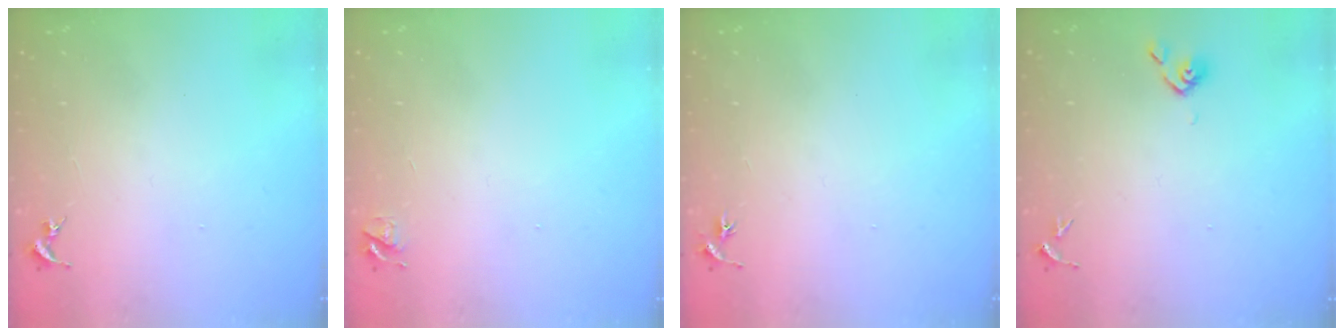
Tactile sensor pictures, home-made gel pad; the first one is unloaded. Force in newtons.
{"total": 4.7, "press": 4.7, "slide": 0.6}
{"total": 3.0, "press": 3.0, "slide": 0.3}
{"total": 3.5, "press": 3.4, "slide": 0.9}